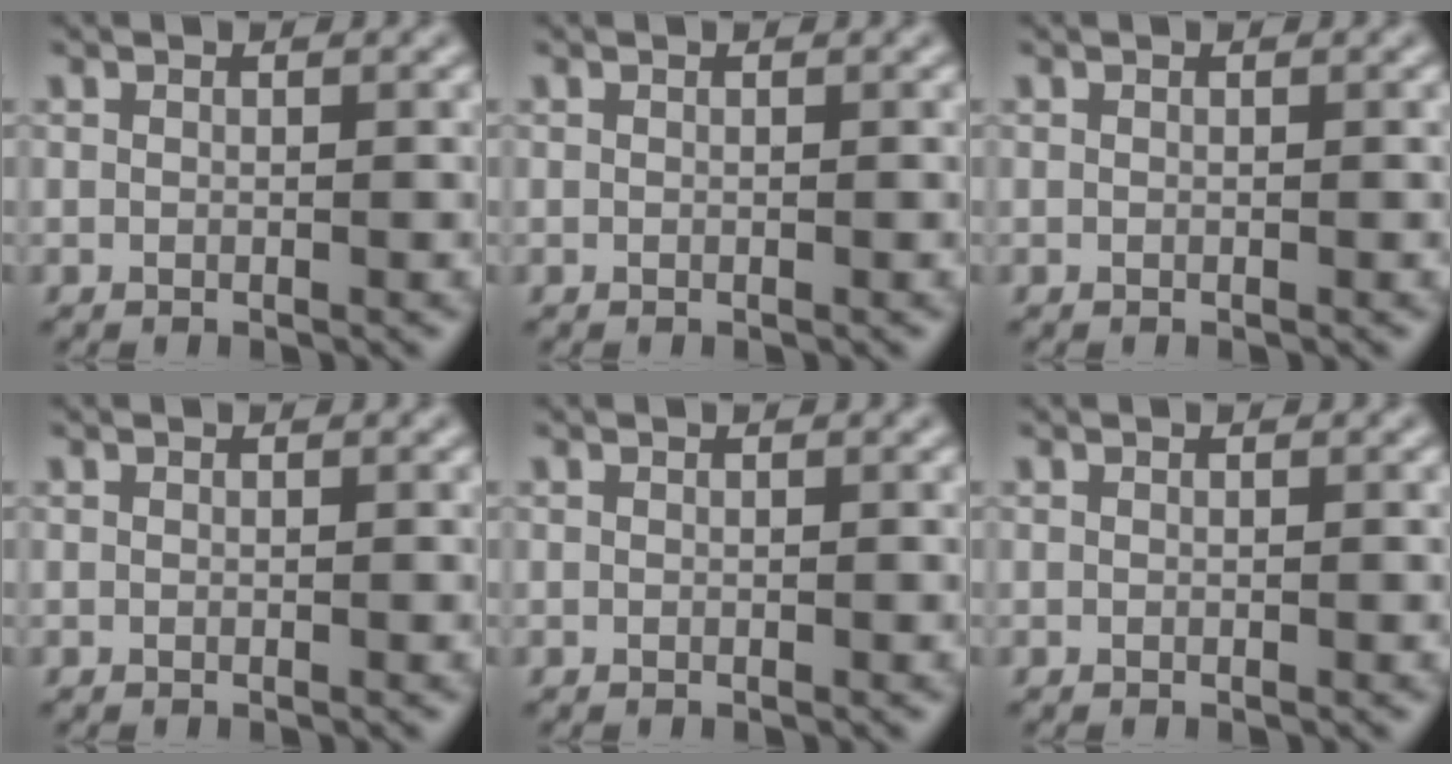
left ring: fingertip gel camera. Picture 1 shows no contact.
{"total": 0.0}
{"total": 0.0}
{"total": 0.0}
{"total": 0.0}
{"total": 0.0}